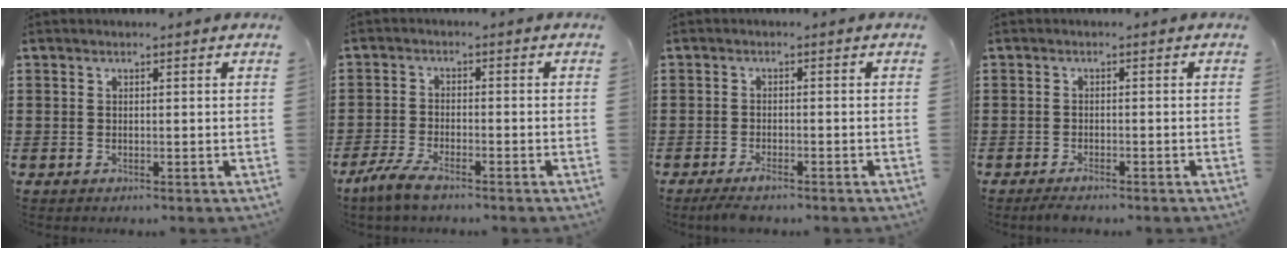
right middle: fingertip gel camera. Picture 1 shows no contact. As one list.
[{"total": 4.2, "force": [-3.4, 0.7, 2.3], "torque": [-0.067, -0.009, -0.071]}, {"total": 2.1, "force": [-1.6, 0.4, 1.3], "torque": [-0.029, -0.001, -0.031]}, {"total": 1.4, "force": [-1.1, 0.2, 0.7], "torque": [-0.015, -0.003, -0.021]}]